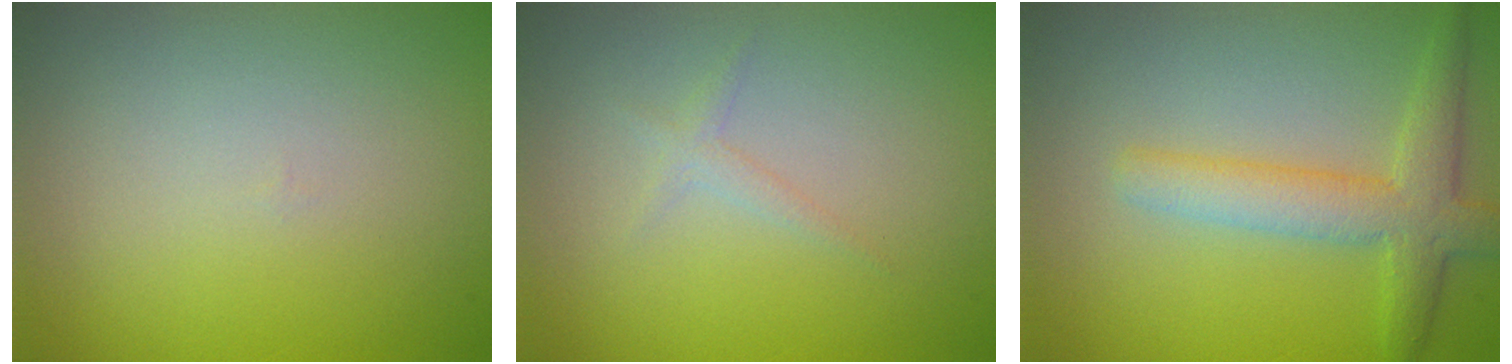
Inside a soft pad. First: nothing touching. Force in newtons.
{"total": 0.9, "press": 0.9, "slide": 0.1}
{"total": 4.3, "press": 4.3, "slide": 0.2}